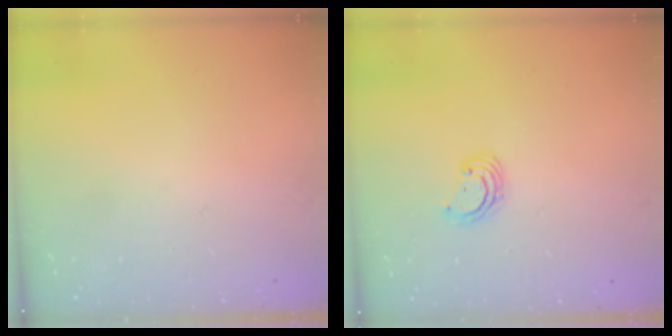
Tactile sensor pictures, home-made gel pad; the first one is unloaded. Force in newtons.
{"total": 3.4, "press": 3.4, "slide": 0.3}